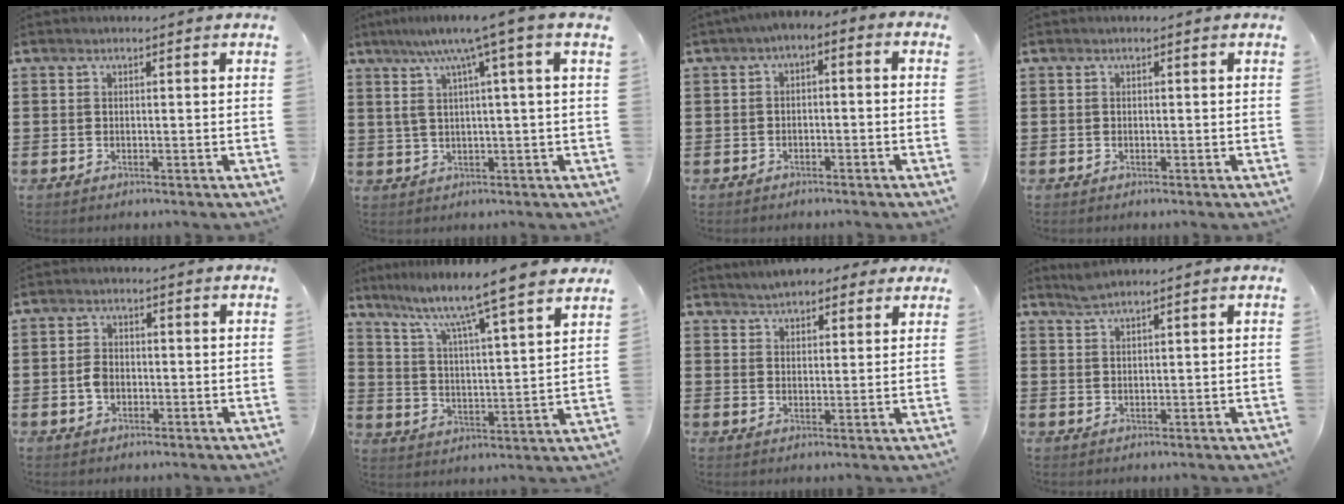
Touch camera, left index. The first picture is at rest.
{"total": 7.3, "force": [3.1, -0.6, 6.6], "torque": [-0.136, -0.006, 0.045]}
{"total": 3.1, "force": [-2.9, 0.8, 0.6], "torque": [-0.021, 0.004, -0.066]}
{"total": 0.0}
{"total": 2.9, "force": [-0.6, 2.0, 1.9], "torque": [-0.047, 0.002, -0.015]}
{"total": 7.7, "force": [6.6, -1.1, 3.8], "torque": [-0.092, -0.059, 0.098]}
{"total": 4.0, "force": [3.8, 1.2, 0.7], "torque": [-0.027, -0.005, 0.069]}
{"total": 2.0, "force": [1.8, 0.0, 0.7], "torque": [-0.019, 0.001, 0.034]}